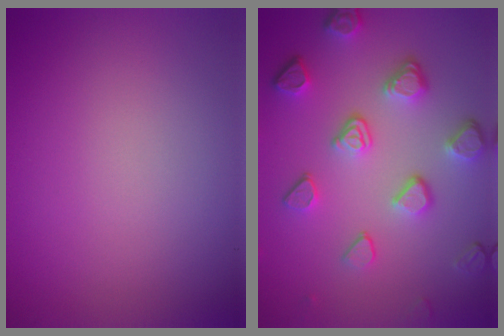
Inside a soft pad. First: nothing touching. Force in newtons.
{"total": 4.9, "press": 3.8, "slide": 3.1}